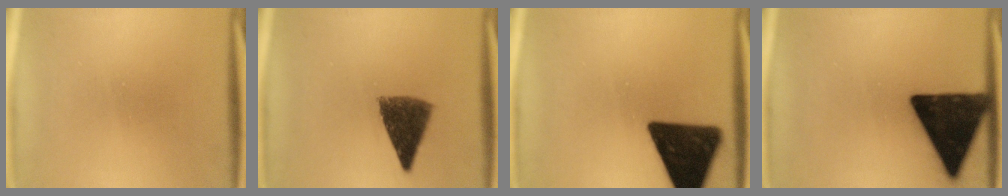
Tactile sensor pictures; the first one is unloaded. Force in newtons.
{"total": 6.4}
{"total": 15.5}
{"total": 17.1}